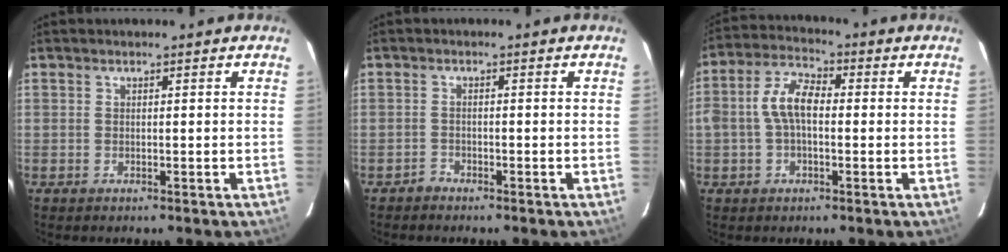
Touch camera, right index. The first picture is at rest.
{"total": 1.2, "force": [-1.1, 0.4, -0.3], "torque": [0.003, 0.005, -0.021]}
{"total": 7.6, "force": [-0.4, 4.1, 6.3], "torque": [-0.128, 0.020, -0.009]}